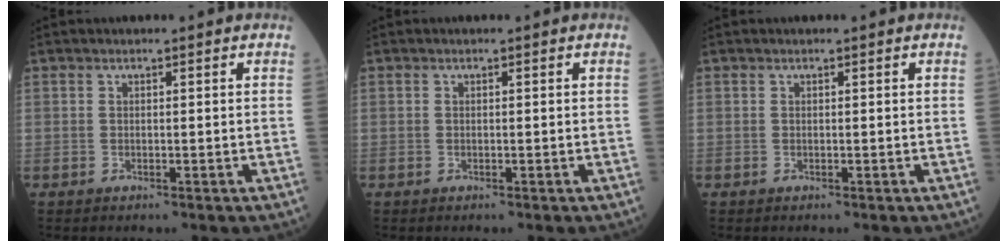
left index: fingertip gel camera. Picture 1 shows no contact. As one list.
[{"total": 0.0}, {"total": 0.0}]